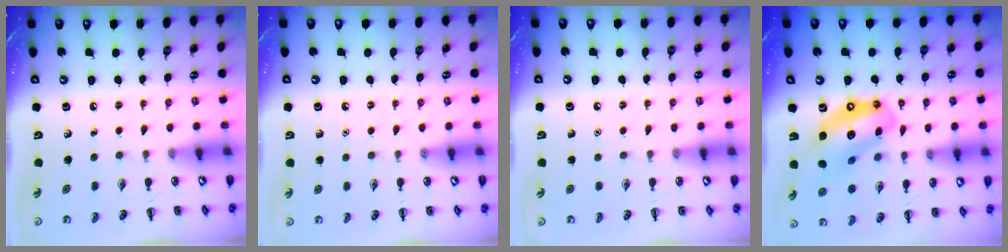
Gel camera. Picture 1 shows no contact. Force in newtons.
{"total": 1.6, "press": 1.6, "slide": 0.1}
{"total": 1.5, "press": 1.5, "slide": 0.1}
{"total": 14.4, "press": 13.9, "slide": 4.0}